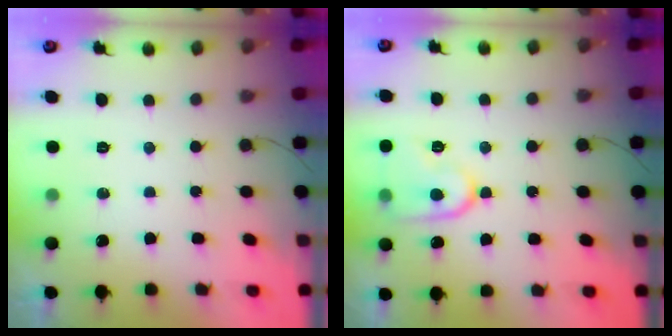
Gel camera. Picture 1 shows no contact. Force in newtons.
{"total": 11.7, "press": 11.6, "slide": 1.3}